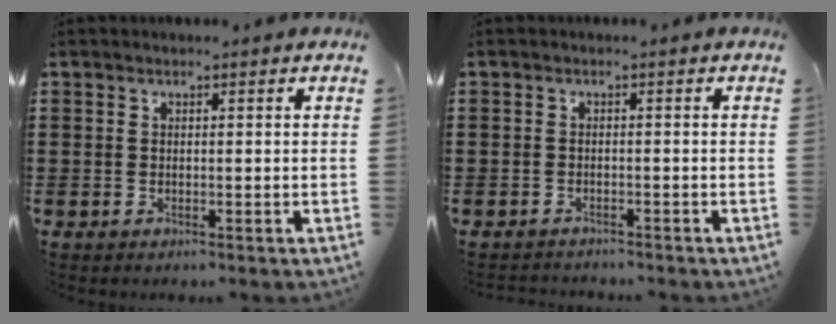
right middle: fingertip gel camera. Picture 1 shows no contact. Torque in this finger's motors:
{"motor_torque": [-0.55, -0.11, -0.43, -0.05]}